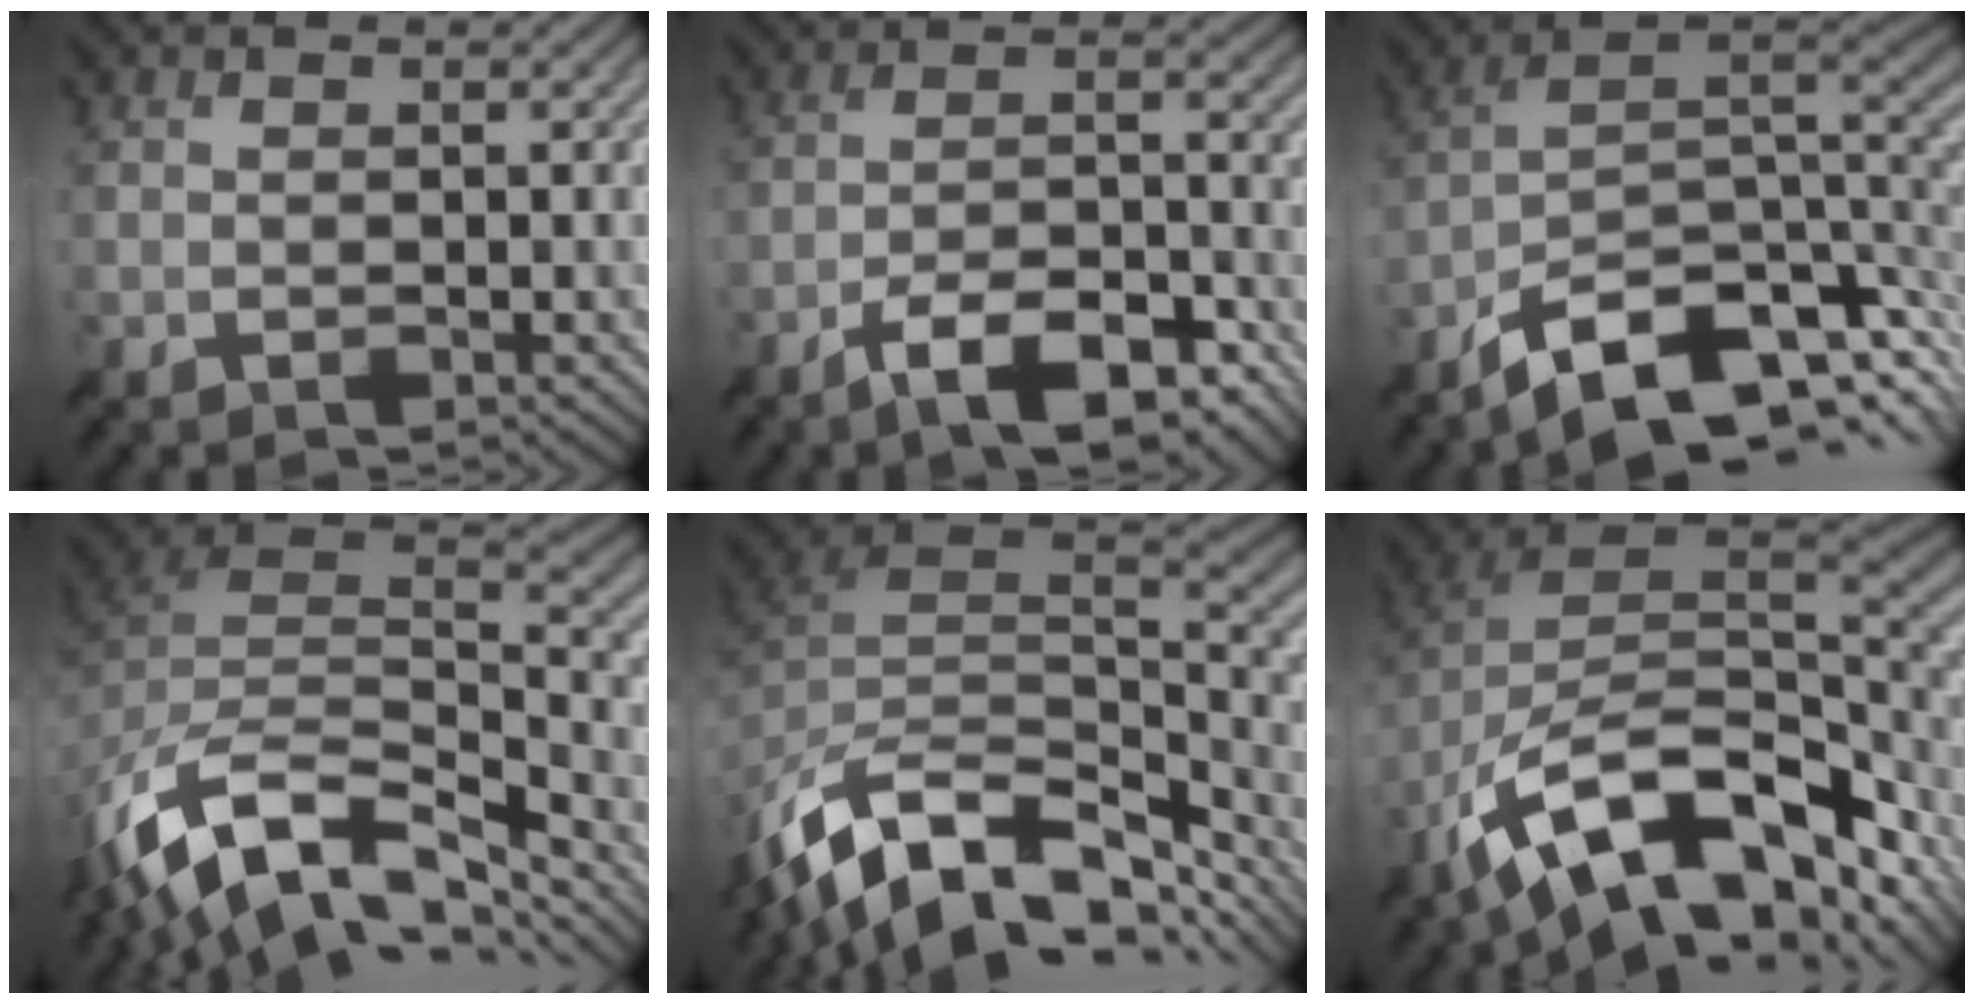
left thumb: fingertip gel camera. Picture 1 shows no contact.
{"total": 12.1, "force": [-8.2, 3.8, 8.0], "torque": [-0.134, 0.004, -0.147]}
{"total": 13.3, "force": [-5.5, 6.6, 10.2], "torque": [-0.192, -0.012, -0.085]}
{"total": 14.9, "force": [-8.9, 8.2, 8.6], "torque": [-0.224, -0.022, -0.143]}
{"total": 15.4, "force": [-7.9, 9.3, 9.4], "torque": [-0.224, -0.038, -0.126]}
{"total": 16.3, "force": [-5.4, 8.5, 12.8], "torque": [-0.242, -0.001, -0.095]}